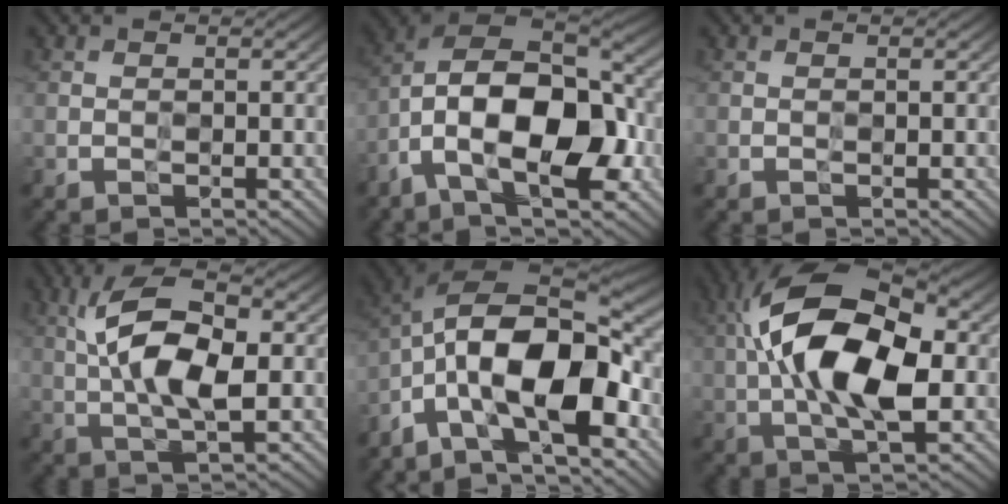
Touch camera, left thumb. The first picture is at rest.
{"total": 16.9, "force": [-4.3, 8.2, 14.1], "torque": [-0.256, -0.005, -0.081]}
{"total": 0.0}
{"total": 10.1, "force": [0.9, 4.1, 9.2], "torque": [-0.177, 0.012, 0.011]}
{"total": 16.5, "force": [-5.0, 6.5, 14.4], "torque": [-0.260, -0.002, -0.091]}
{"total": 15.1, "force": [0.9, 7.2, 13.3], "torque": [-0.245, 0.025, 0.006]}